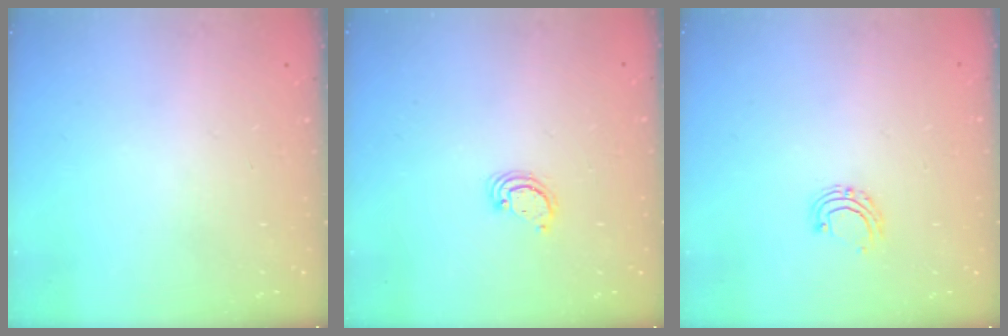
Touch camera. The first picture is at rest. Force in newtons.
{"total": 2.6, "press": 2.6, "slide": 0.3}
{"total": 5.2, "press": 5.2, "slide": 0.6}